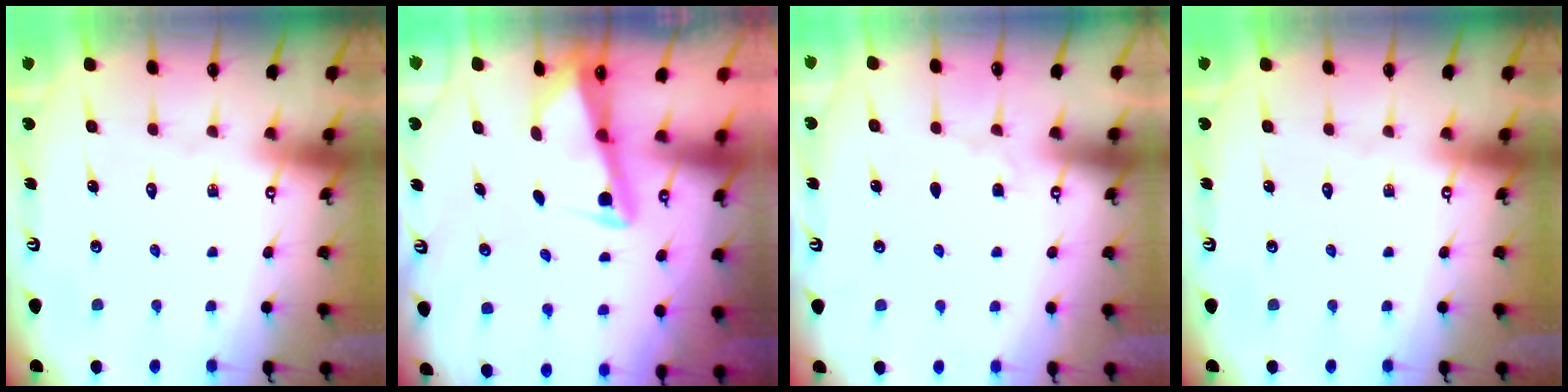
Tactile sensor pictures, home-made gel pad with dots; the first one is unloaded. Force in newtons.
{"total": 2.9, "press": 2.9, "slide": 0.3}
{"total": 3.2, "press": 3.2, "slide": 0.5}
{"total": 0.0}